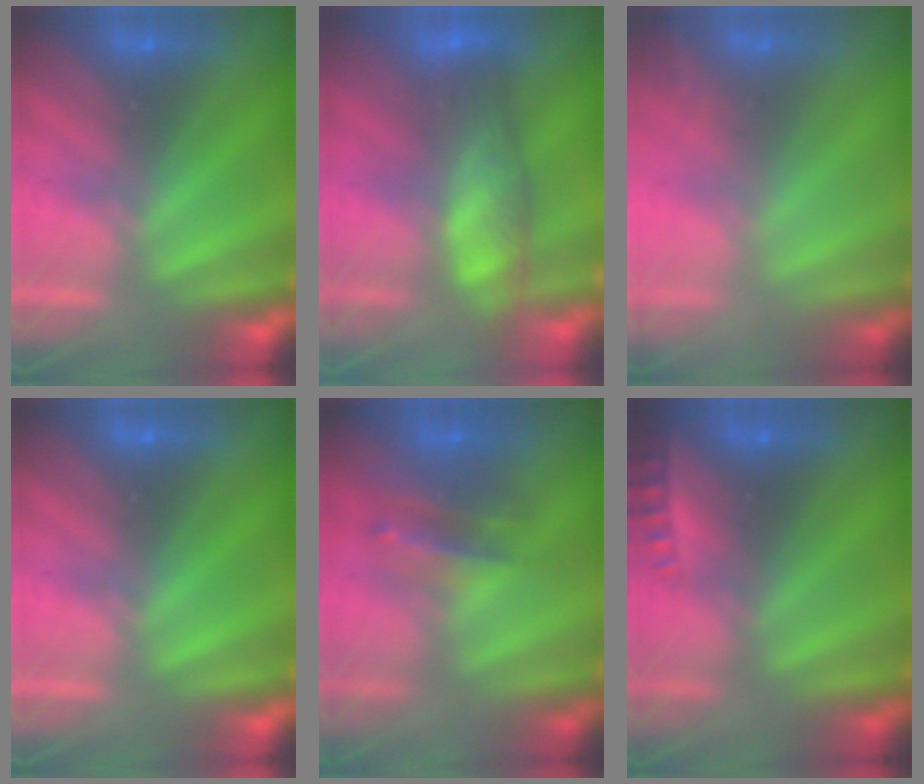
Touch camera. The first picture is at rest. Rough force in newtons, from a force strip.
{"total": 5.8}
{"total": 1.4}
{"total": 0.0}
{"total": 2.7}
{"total": 2.1}